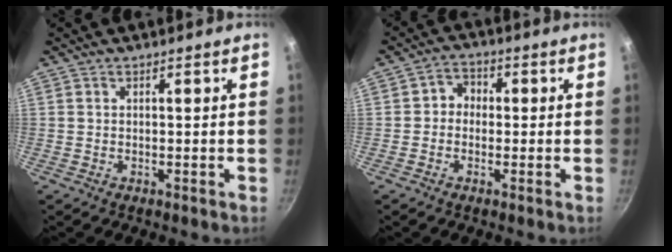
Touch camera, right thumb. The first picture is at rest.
{"total": 4.0, "force": [-0.2, 3.5, 1.9], "torque": [-0.005, 0.011, -0.016]}